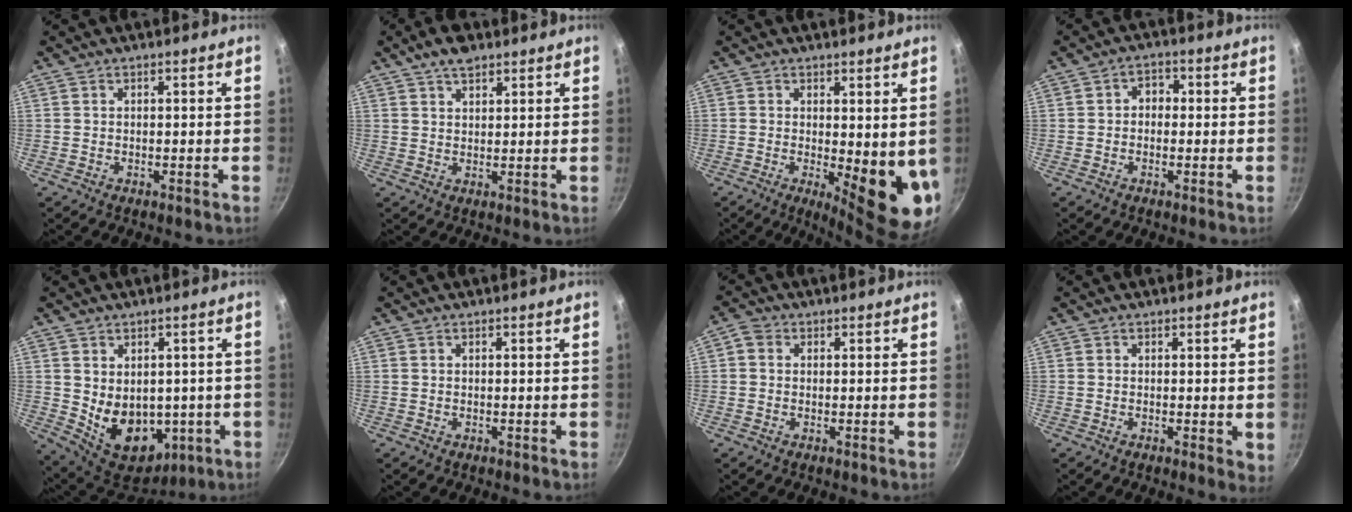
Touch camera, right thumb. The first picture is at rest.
{"total": 5.6, "force": [3.8, 2.8, 3.1], "torque": [-0.036, -0.008, 0.062]}
{"total": 10.8, "force": [-0.2, 4.0, 10.0], "torque": [-0.107, -0.023, 0.006]}
{"total": 3.1, "force": [-0.2, 2.5, 1.8], "torque": [-0.010, 0.010, -0.012]}
{"total": 13.6, "force": [-0.6, 10.1, 9.2], "torque": [-0.112, -0.024, 0.025]}
{"total": 0.0}
{"total": 2.4, "force": [0.3, 2.1, 1.2], "torque": [-0.022, 0.006, -0.004]}
{"total": 2.1, "force": [0.1, 1.1, 1.8], "torque": [-0.020, -0.006, 0.000]}